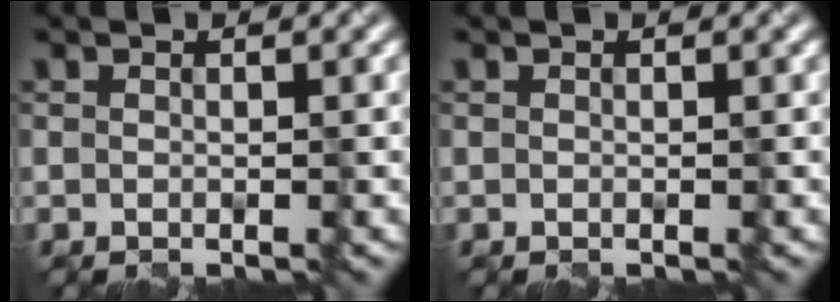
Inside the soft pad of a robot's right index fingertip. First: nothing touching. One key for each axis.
{"total": 0.0}